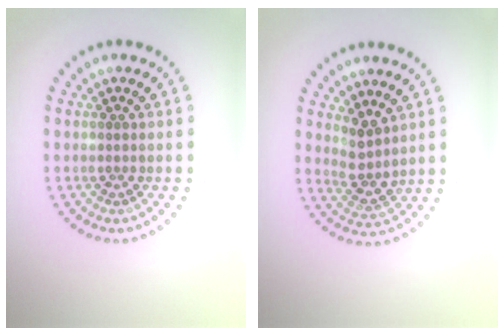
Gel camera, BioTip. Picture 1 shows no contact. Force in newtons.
{"total": 2.6, "press": 2.0, "slide": 1.5}